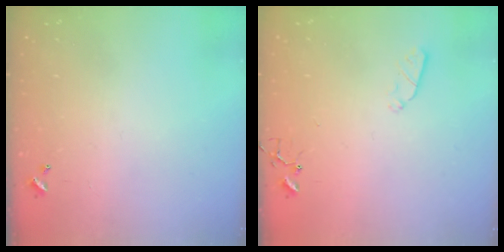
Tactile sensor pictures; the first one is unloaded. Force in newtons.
{"total": 4.5, "press": 4.5, "slide": 0.4}